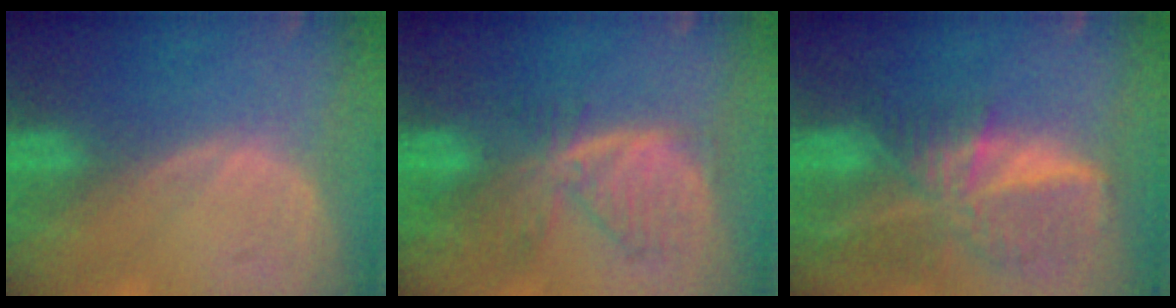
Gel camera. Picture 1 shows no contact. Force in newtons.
{"total": 7.6, "press": 6.8, "slide": 3.5}
{"total": 9.5, "press": 8.3, "slide": 4.7}